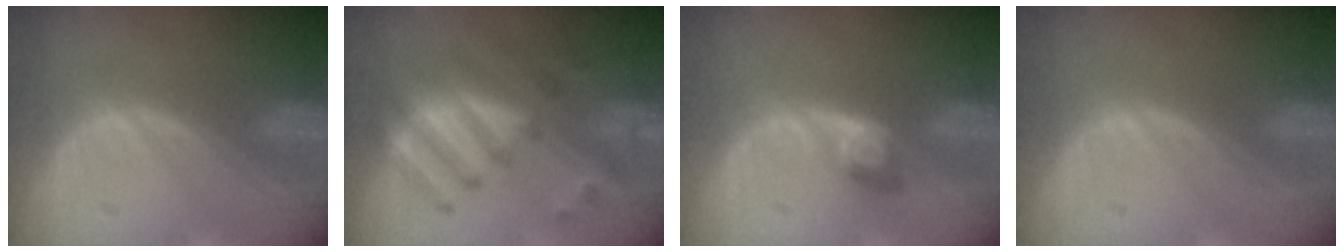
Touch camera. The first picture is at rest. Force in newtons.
{"total": 8.0, "press": 7.7, "slide": 2.2}
{"total": 2.6, "press": 2.6, "slide": 0.1}
{"total": 0.0}